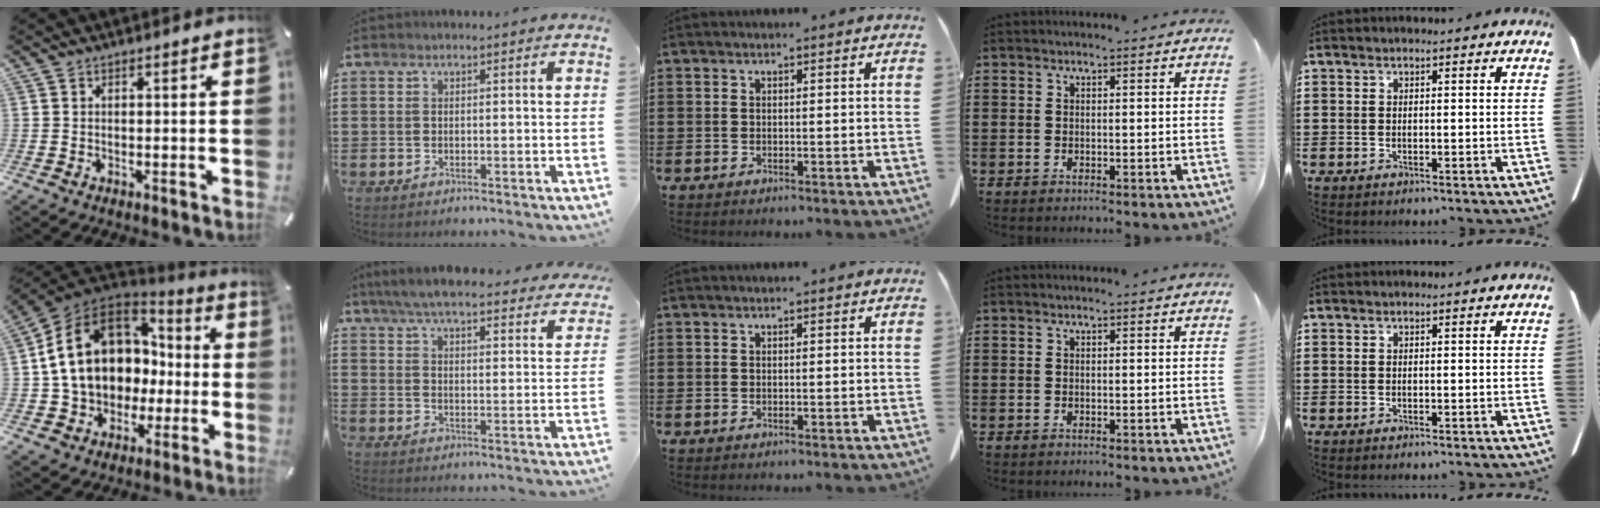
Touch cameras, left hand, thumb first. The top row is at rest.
{"thumb": {"total": 17.4, "force": [1.8, 14.5, 9.4], "torque": [-0.193, 0.005, 0.040]}, "index": {"total": 6.3, "force": [5.9, 0.1, 2.2], "torque": [-0.067, -0.036, 0.103]}}